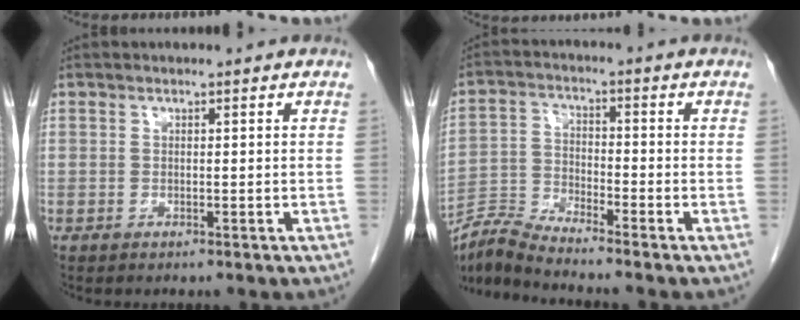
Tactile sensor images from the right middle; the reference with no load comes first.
{"total": 6.8, "force": [-6.5, -1.5, 0.9], "torque": [-0.027, -0.013, -0.132]}